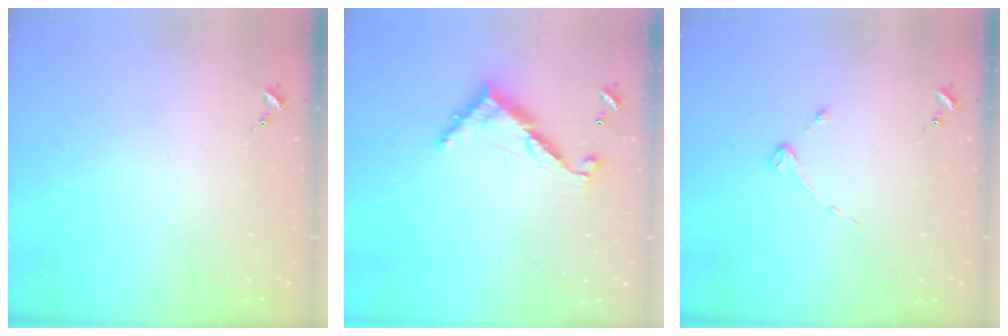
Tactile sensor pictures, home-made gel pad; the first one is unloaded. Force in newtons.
{"total": 9.0, "press": 9.0, "slide": 0.8}
{"total": 2.6, "press": 2.6, "slide": 0.4}